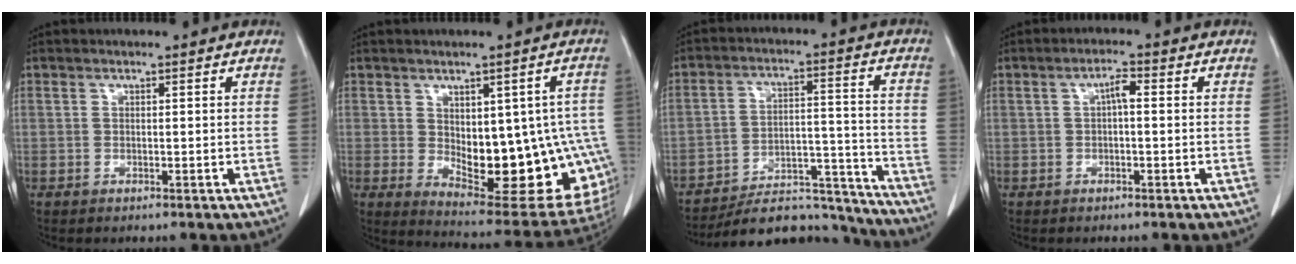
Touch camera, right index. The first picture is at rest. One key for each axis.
{"total": 19.4, "fx": -2.2, "fy": 8.5, "fz": 17.3, "tx": -0.158, "ty": 0.009, "tz": 0.004}
{"total": 15.9, "fx": -15.4, "fy": 3.4, "fz": 1.9, "tx": -0.012, "ty": 0.055, "tz": -0.221}
{"total": 2.4, "fx": 0.2, "fy": 0.7, "fz": 2.3, "tx": -0.044, "ty": 0.008, "tz": 0.003}